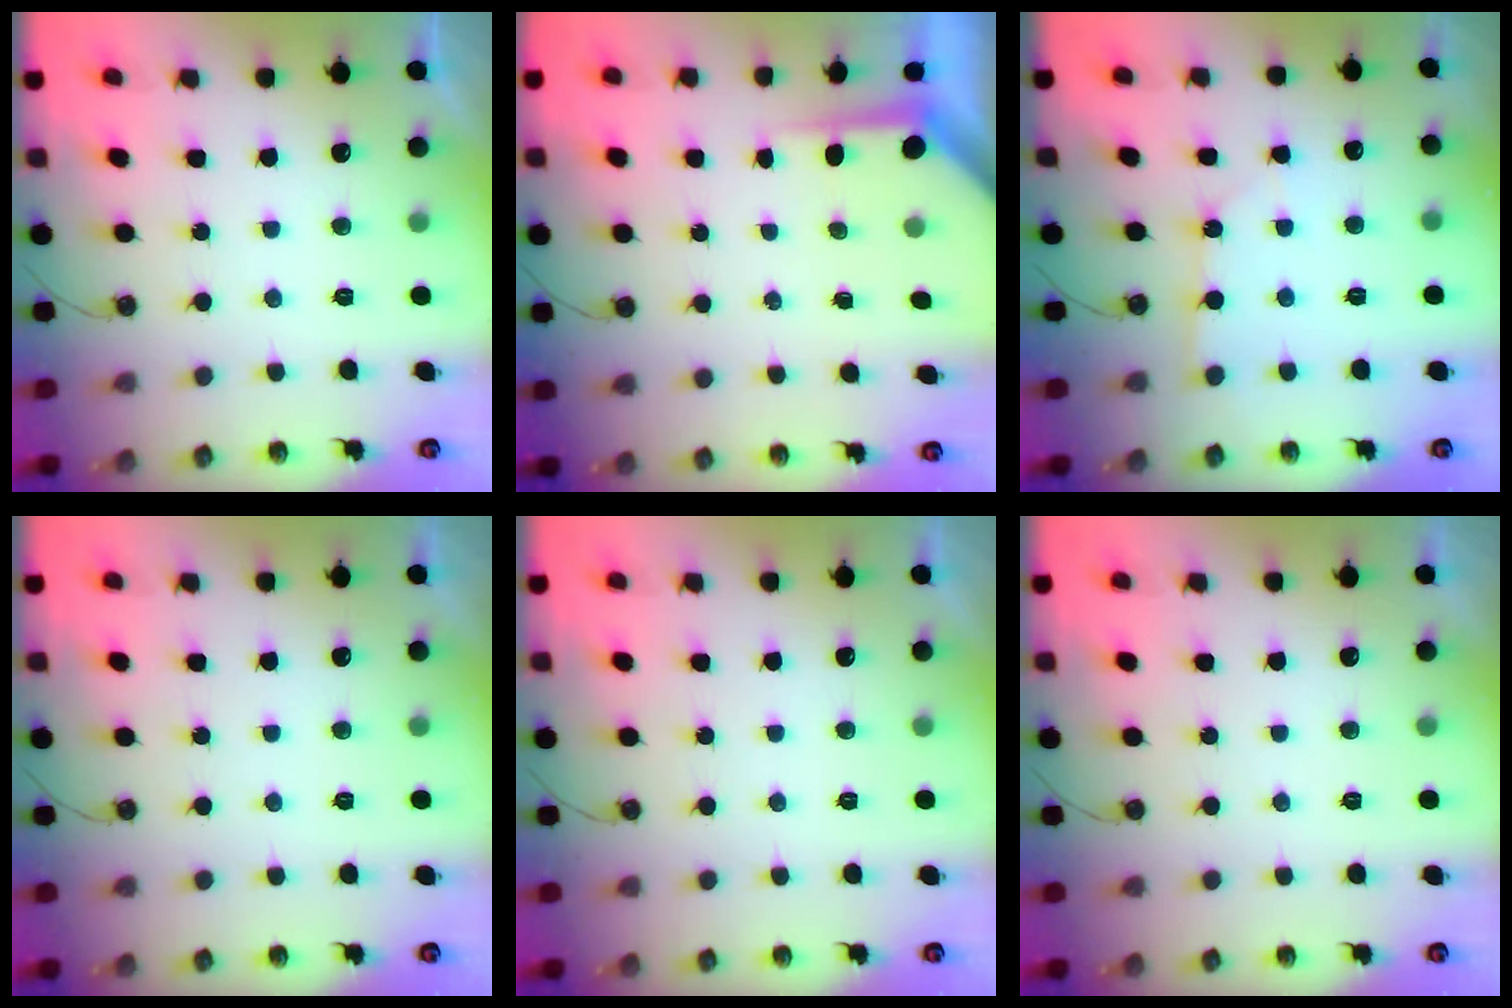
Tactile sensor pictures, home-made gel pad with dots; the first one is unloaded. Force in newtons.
{"total": 3.7, "press": 3.7, "slide": 0.3}
{"total": 2.5, "press": 2.5, "slide": 0.3}
{"total": 0.0}
{"total": 0.0}
{"total": 0.0}